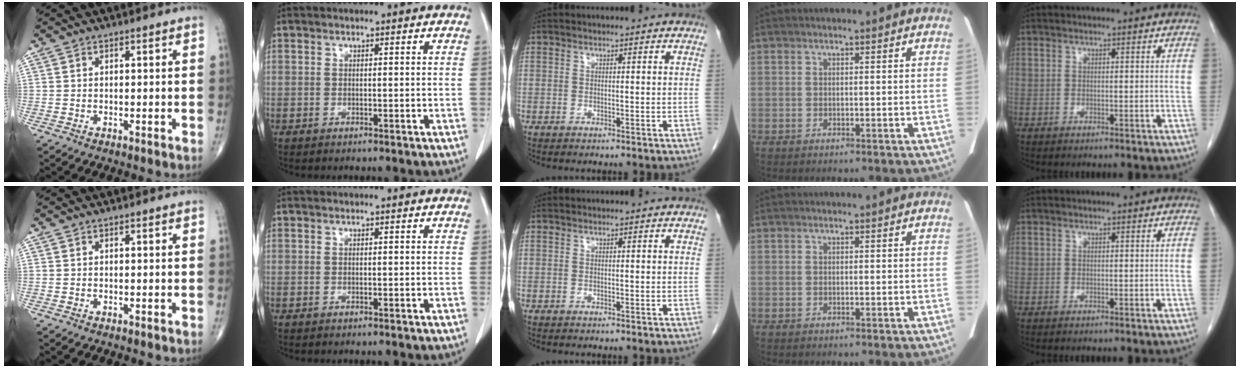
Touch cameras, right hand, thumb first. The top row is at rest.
{}